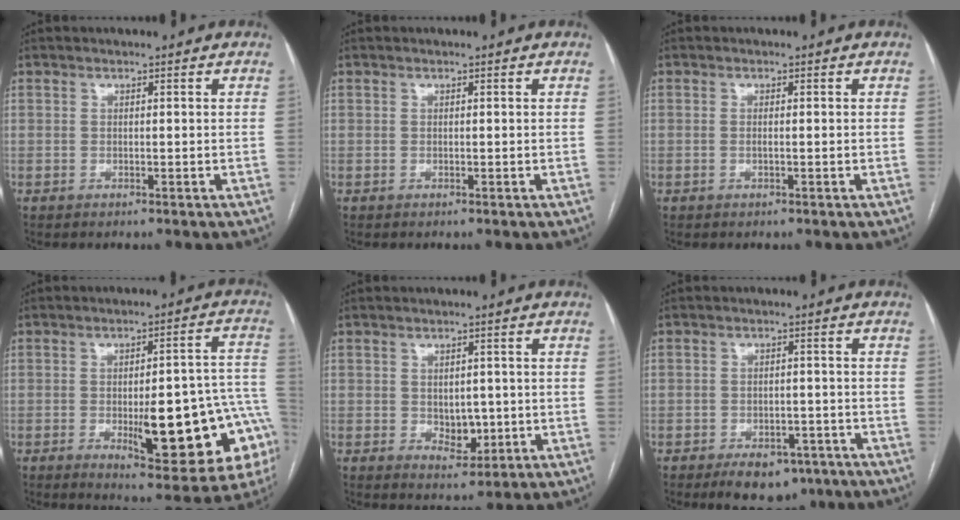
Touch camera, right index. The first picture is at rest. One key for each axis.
{"total": 0.0}
{"total": 0.9, "fx": -0.2, "fy": 0.1, "fz": 0.9, "tx": -0.019, "ty": -0.001, "tz": 0.000}
{"total": 20.4, "fx": -5.3, "fy": 5.3, "fz": 19.0, "tx": -0.160, "ty": 0.026, "tz": -0.048}
{"total": 4.2, "fx": -0.4, "fy": 2.9, "fz": 3.1, "tx": -0.040, "ty": 0.000, "tz": 0.006}
{"total": 7.9, "fx": -5.5, "fy": 4.3, "fz": 3.7, "tx": -0.044, "ty": 0.008, "tz": -0.073}